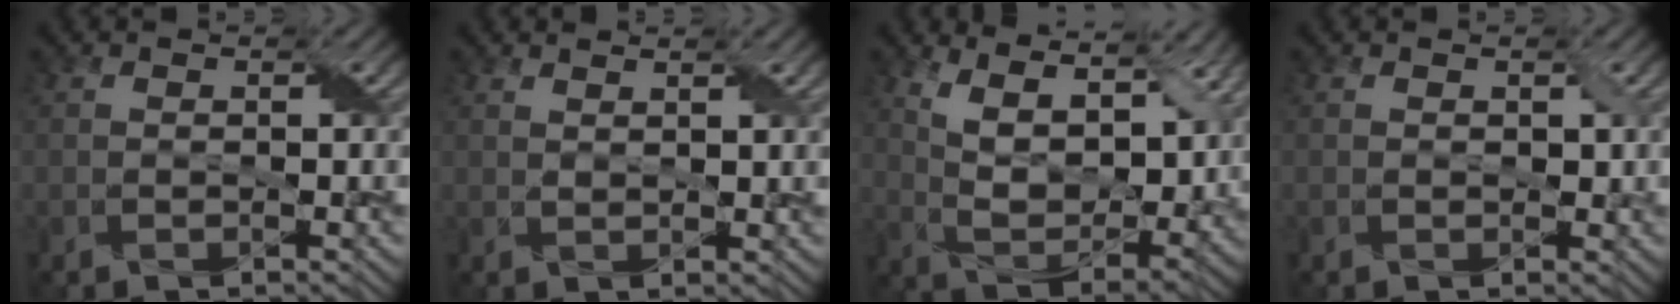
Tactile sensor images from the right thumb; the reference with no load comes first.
{"total": 1.5, "force": [1.2, 0.2, 0.8], "torque": [-0.015, -0.003, 0.025]}
{"total": 11.5, "force": [6.7, 5.0, 7.9], "torque": [-0.165, -0.001, 0.113]}
{"total": 0.9, "force": [0.3, 0.6, 0.5], "torque": [-0.009, -0.001, 0.008]}